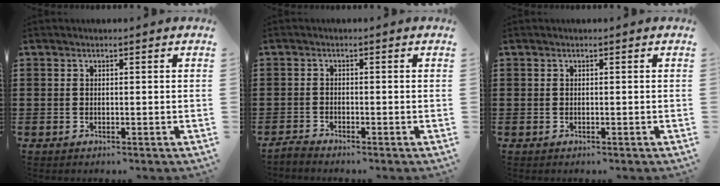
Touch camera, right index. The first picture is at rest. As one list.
[{"total": 1.4, "force": [-1.4, -0.1, 0.0], "torque": [-0.006, -0.002, -0.027]}, {"total": 0.0}]